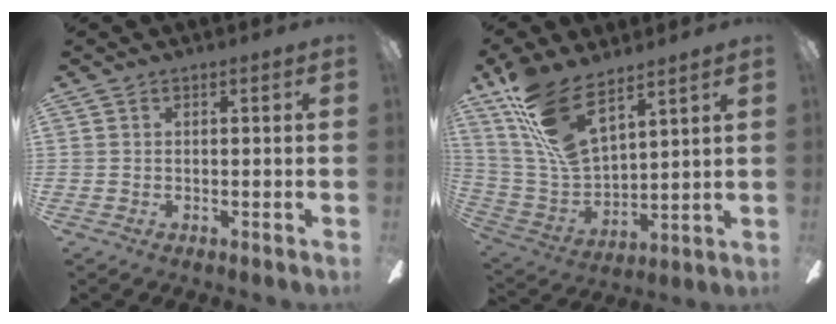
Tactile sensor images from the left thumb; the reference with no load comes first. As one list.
[{"total": 16.7, "force": [11.4, 6.5, 10.3], "torque": [-0.239, -0.062, 0.205]}]